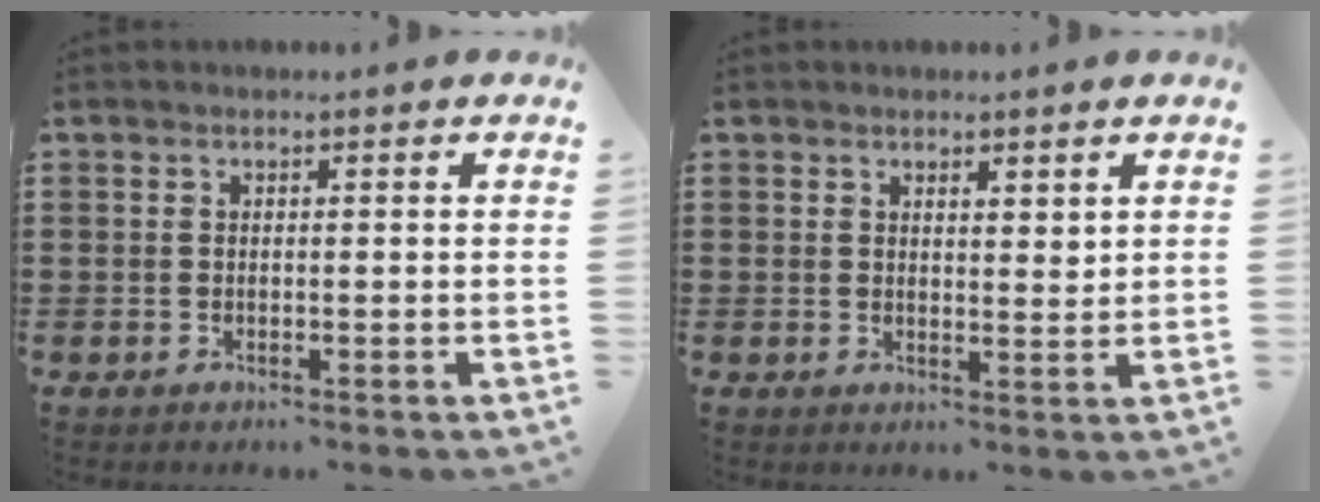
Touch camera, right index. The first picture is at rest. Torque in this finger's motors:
{"motor_torque": [-0.39, 0.53, 0.03, -0.01]}